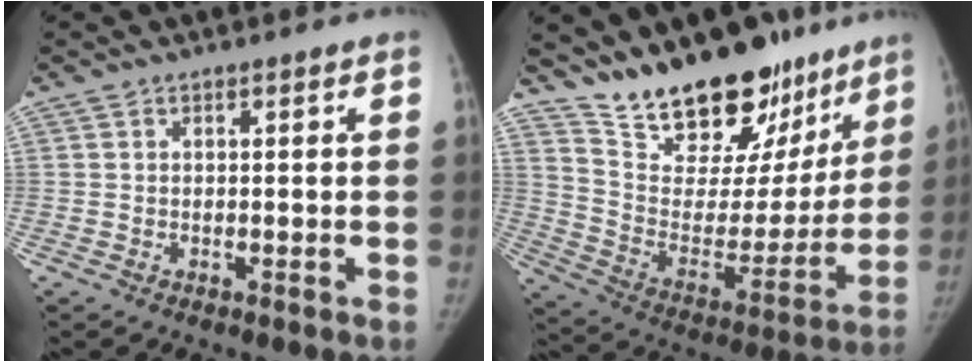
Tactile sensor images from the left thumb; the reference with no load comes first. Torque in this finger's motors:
{"motor_torque": [0.60, 0.57, 1.38, -1.40, 0.05]}